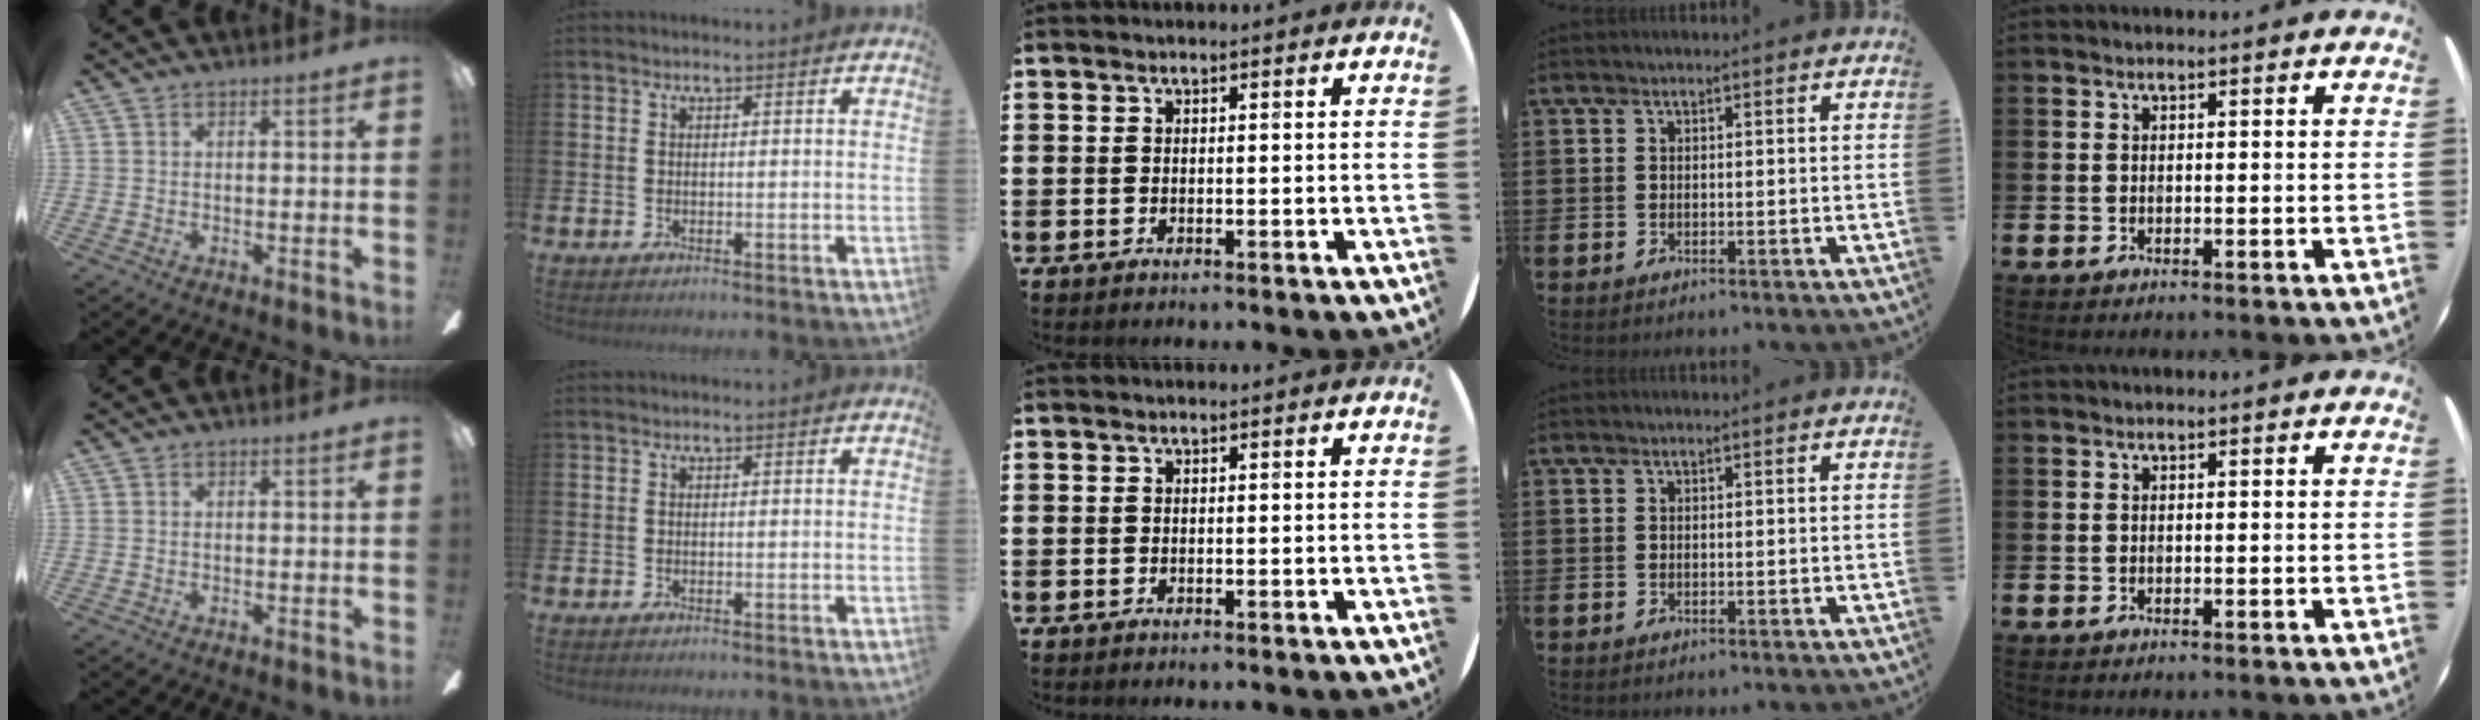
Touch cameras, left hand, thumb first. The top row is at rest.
{}